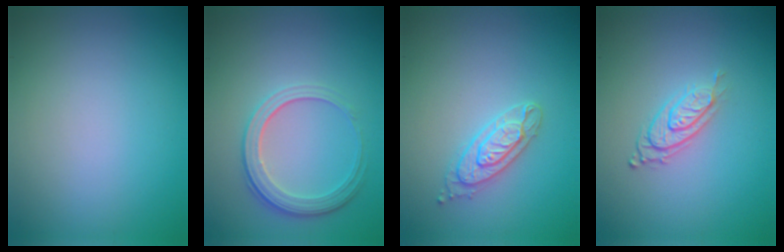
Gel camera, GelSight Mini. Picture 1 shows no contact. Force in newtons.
{"total": 3.2, "press": 2.6, "slide": 1.9}
{"total": 2.5, "press": 2.4, "slide": 0.6}
{"total": 2.9, "press": 1.9, "slide": 2.2}